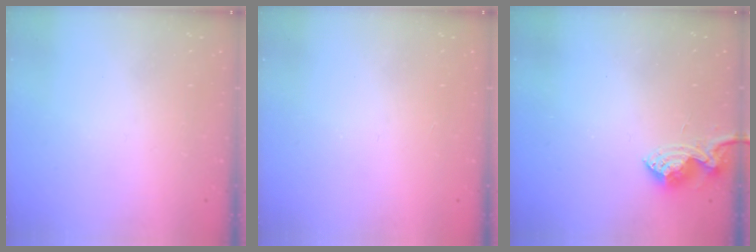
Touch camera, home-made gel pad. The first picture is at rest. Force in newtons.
{"total": 1.5, "press": 1.2, "slide": 0.9}
{"total": 8.7, "press": 8.7, "slide": 0.3}